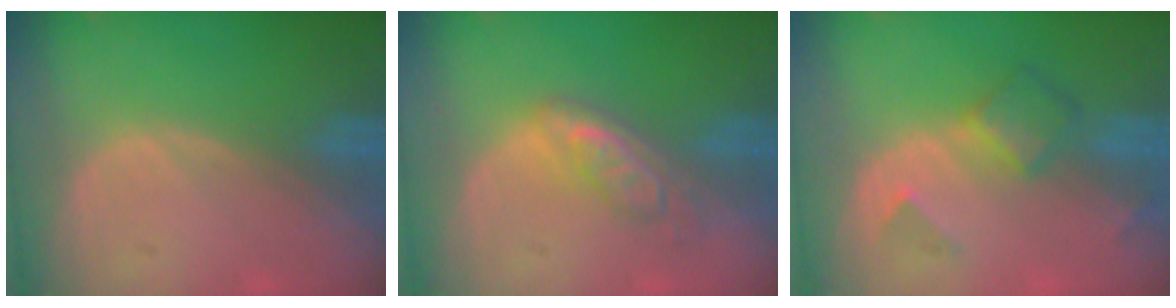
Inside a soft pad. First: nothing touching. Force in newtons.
{"total": 5.3, "press": 4.6, "slide": 2.7}
{"total": 4.6, "press": 4.6, "slide": 0.9}